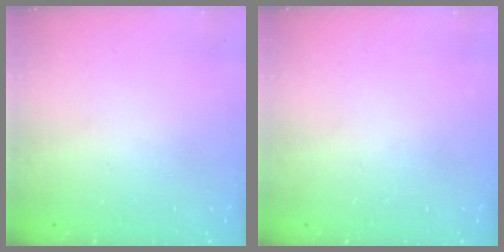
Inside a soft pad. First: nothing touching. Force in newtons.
{"total": 0.0}